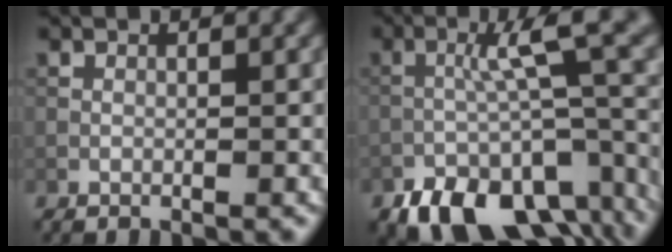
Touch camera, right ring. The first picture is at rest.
{"total": 11.3, "force": [-7.1, 4.0, 7.8], "torque": [-0.116, -0.008, -0.115]}